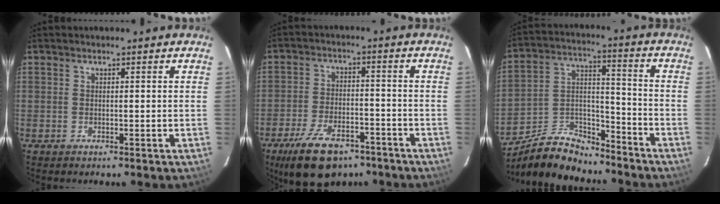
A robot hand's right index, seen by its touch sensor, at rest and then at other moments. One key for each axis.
{"total": 14.5, "fx": -9.7, "fy": 6.9, "fz": 8.1, "tx": -0.176, "ty": -0.008, "tz": -0.157}
{"total": 13.5, "fx": -10.6, "fy": 5.8, "fz": 5.8, "tx": -0.125, "ty": 0.032, "tz": -0.181}